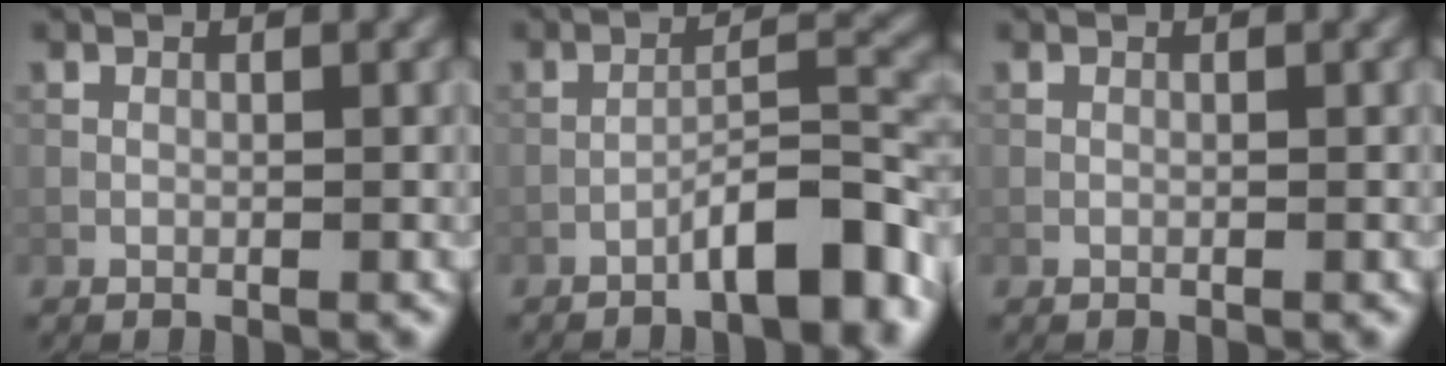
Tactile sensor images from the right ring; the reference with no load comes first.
{"total": 6.2, "force": [-4.1, 1.2, 4.5], "torque": [-0.065, 0.020, -0.065]}
{"total": 0.0}